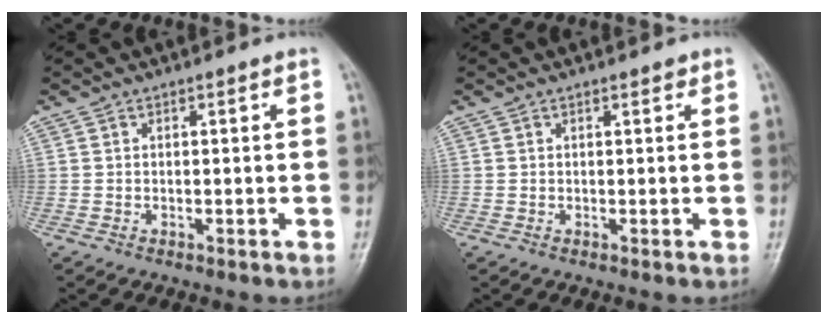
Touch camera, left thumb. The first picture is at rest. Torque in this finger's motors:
{"motor_torque": [0.35, 0.13, 0.12, -0.26, 0.02]}